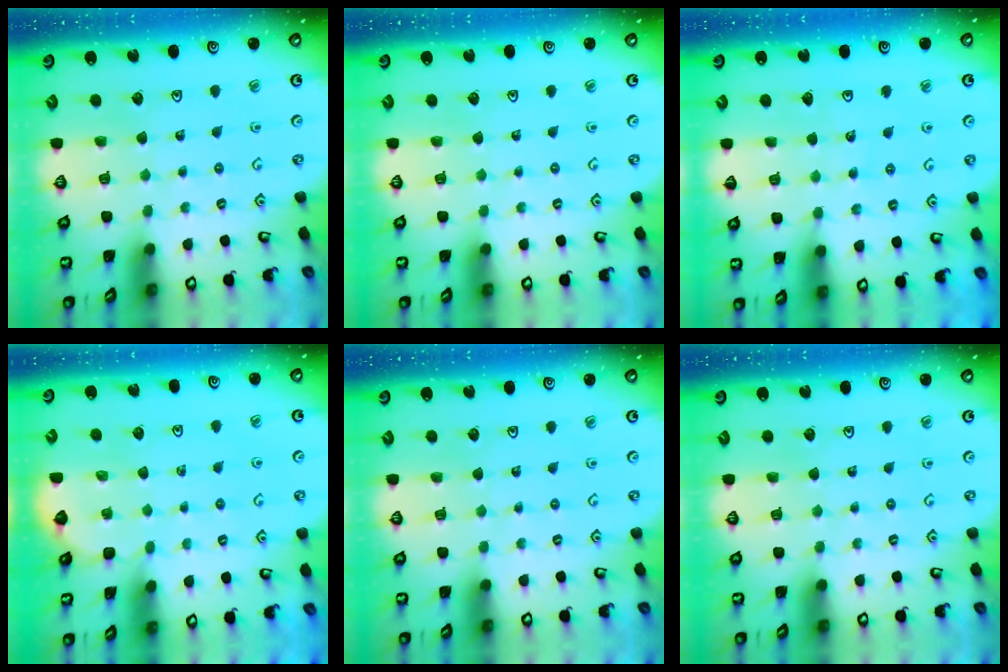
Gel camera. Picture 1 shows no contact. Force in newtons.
{"total": 0.0}
{"total": 4.9, "press": 4.9, "slide": 0.4}
{"total": 2.1, "press": 2.1, "slide": 0.2}
{"total": 0.0}
{"total": 0.0}